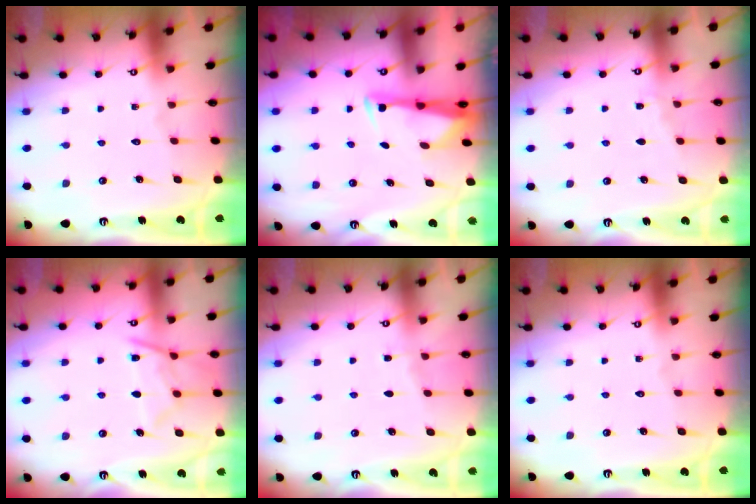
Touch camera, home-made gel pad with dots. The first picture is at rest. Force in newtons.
{"total": 3.2, "press": 3.1, "slide": 0.8}
{"total": 2.8, "press": 2.7, "slide": 0.3}
{"total": 10.6, "press": 10.5, "slide": 1.1}
{"total": 2.9, "press": 2.9, "slide": 0.4}
{"total": 0.0}